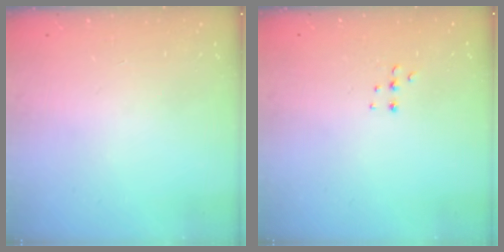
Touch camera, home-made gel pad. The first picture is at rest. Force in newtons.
{"total": 3.6, "press": 3.5, "slide": 0.9}